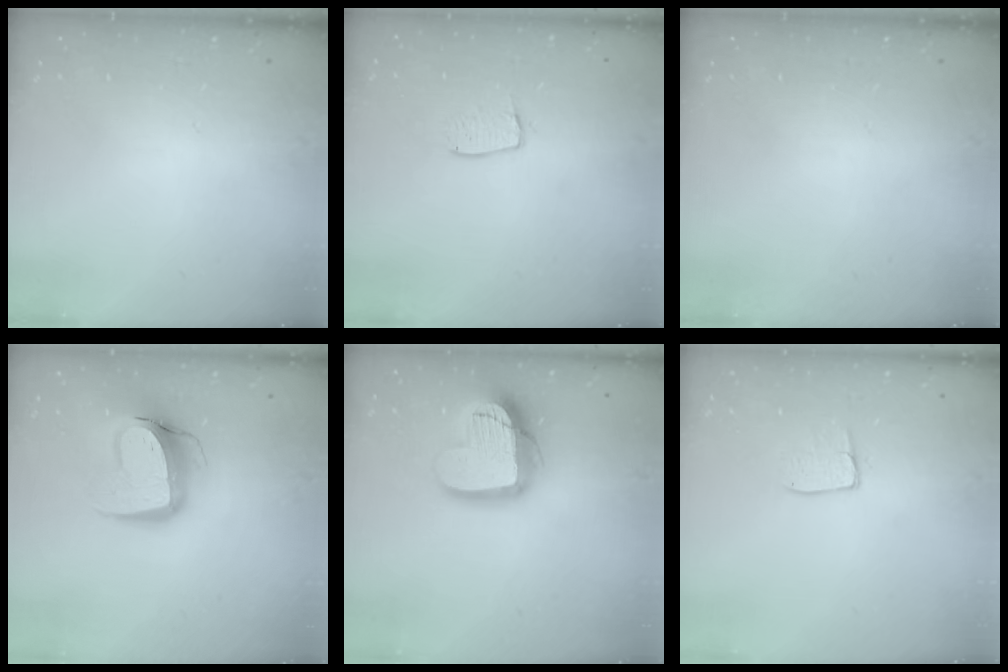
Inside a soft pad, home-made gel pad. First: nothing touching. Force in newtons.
{"total": 6.6, "press": 6.5, "slide": 0.5}
{"total": 0.0}
{"total": 13.5, "press": 13.4, "slide": 1.4}
{"total": 17.4, "press": 17.4, "slide": 1.4}
{"total": 5.3, "press": 5.3, "slide": 0.4}